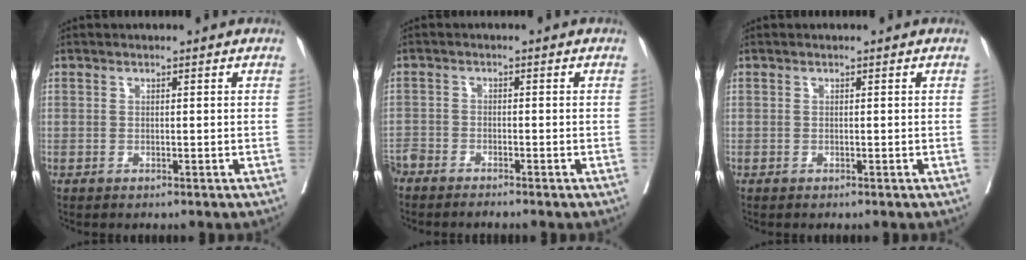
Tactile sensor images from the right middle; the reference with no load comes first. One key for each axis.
{"total": 4.2, "fx": -3.9, "fy": 0.5, "fz": 1.4, "tx": -0.020, "ty": -0.008, "tz": -0.072}
{"total": 0.0}